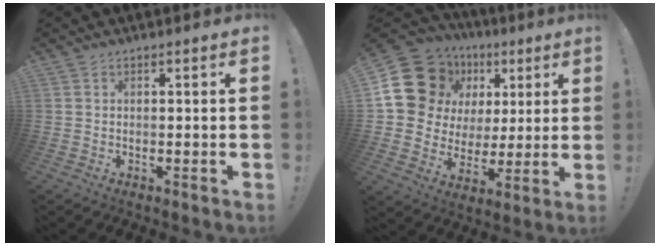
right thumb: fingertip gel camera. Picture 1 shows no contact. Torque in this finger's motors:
{"motor_torque": [1.46, 2.23, 0.85, -0.33, 0.20]}